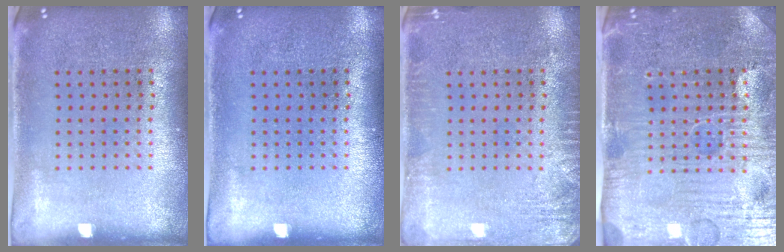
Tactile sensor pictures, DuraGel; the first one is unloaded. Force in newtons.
{"total": 0.0}
{"total": 2.3, "press": 2.2, "slide": 0.2}
{"total": 5.0, "press": 4.7, "slide": 1.8}